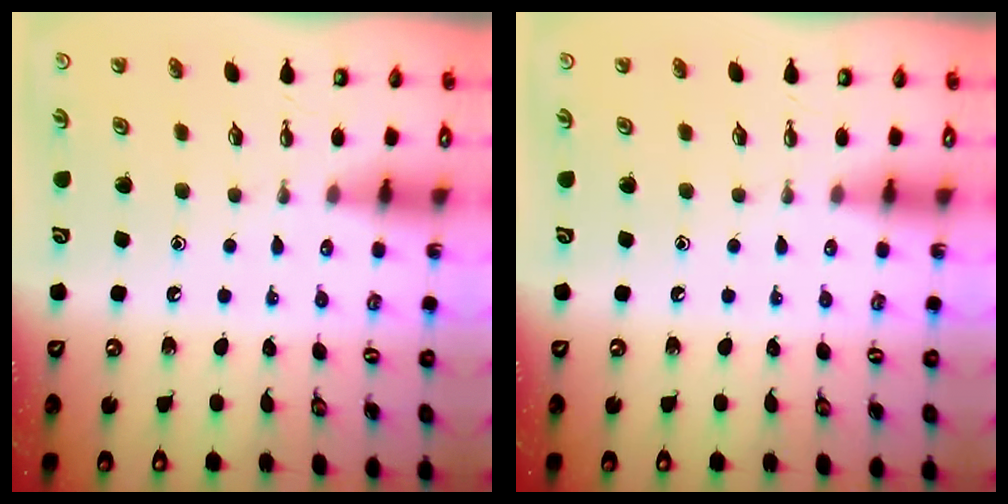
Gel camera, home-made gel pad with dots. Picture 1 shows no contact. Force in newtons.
{"total": 0.0}